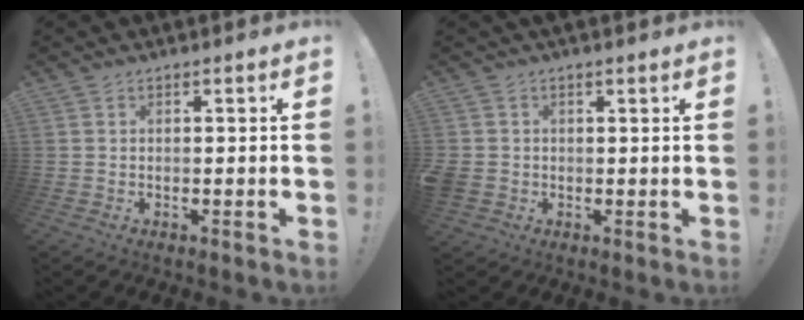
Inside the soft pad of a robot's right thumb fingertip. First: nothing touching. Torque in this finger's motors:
{"motor_torque": [1.59, 2.07, 1.01, 0.97, 0.24]}